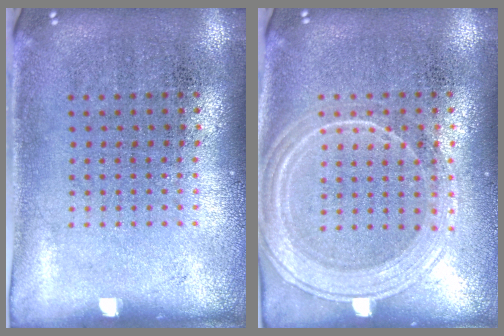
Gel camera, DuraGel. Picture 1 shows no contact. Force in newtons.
{"total": 1.8, "press": 1.8, "slide": 0.4}